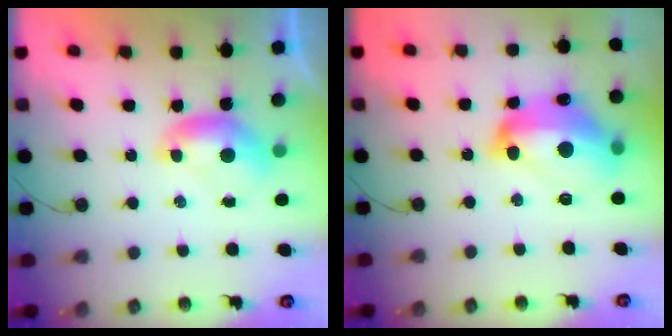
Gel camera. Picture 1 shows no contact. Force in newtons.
{"total": 14.2, "press": 14.1, "slide": 1.3}